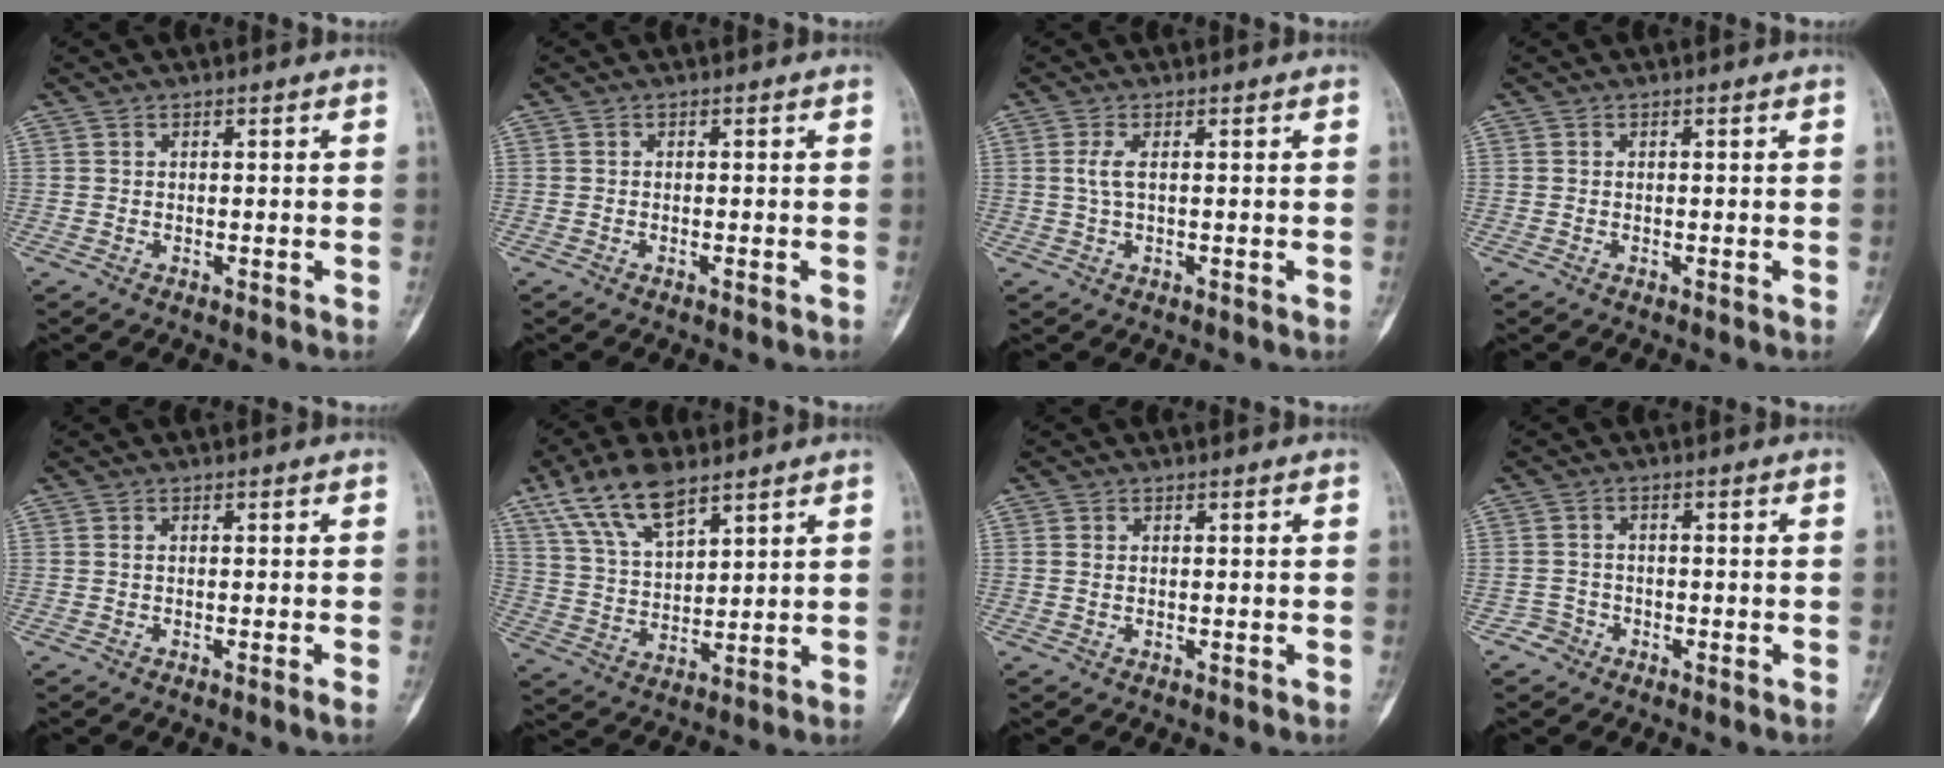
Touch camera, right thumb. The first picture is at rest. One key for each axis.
{"total": 0.0}
{"total": 2.5, "fx": 0.3, "fy": 1.0, "fz": 2.3, "tx": -0.052, "ty": 0.002, "tz": 0.007}
{"total": 0.0}
{"total": 0.8, "fx": -0.2, "fy": 0.1, "fz": 0.8, "tx": -0.014, "ty": -0.002, "tz": -0.004}
{"total": 12.6, "fx": 8.1, "fy": 5.3, "fz": 8.1, "tx": -0.135, "ty": -0.024, "tz": 0.161}
{"total": 0.9, "fx": 0.0, "fy": 0.8, "fz": 0.6, "tx": -0.009, "ty": 0.000, "tz": 0.001}
{"total": 2.6, "fx": -1.5, "fy": 2.1, "fz": -0.3, "tx": 0.020, "ty": 0.016, "tz": -0.033}